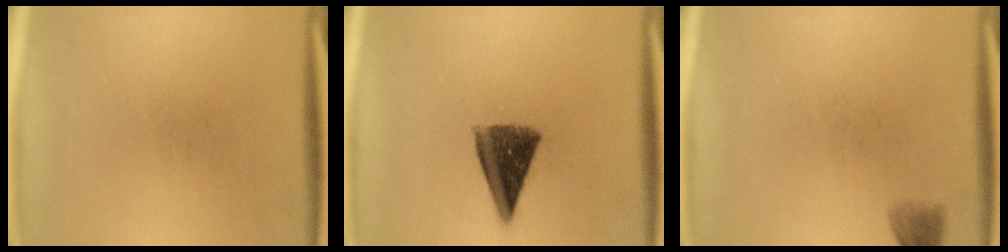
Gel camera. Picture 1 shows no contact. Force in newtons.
{"total": 9.5}
{"total": 2.2}